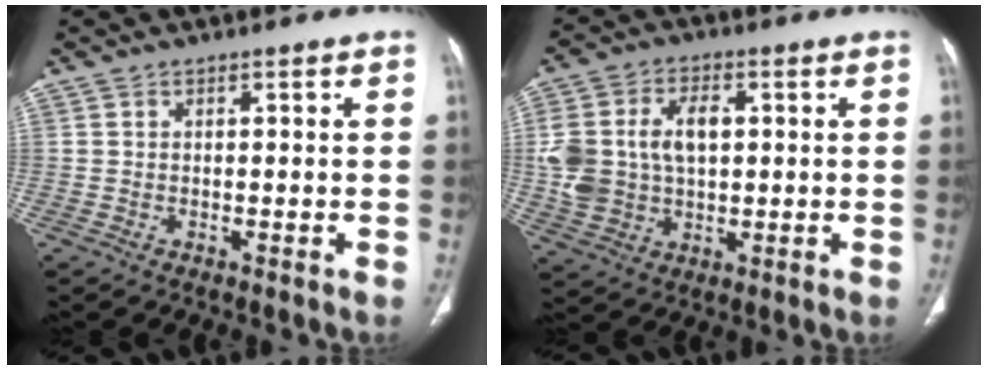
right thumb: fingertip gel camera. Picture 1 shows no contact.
{"total": 13.2, "force": [1.2, 8.9, 9.7], "torque": [-0.183, 0.014, 0.031]}